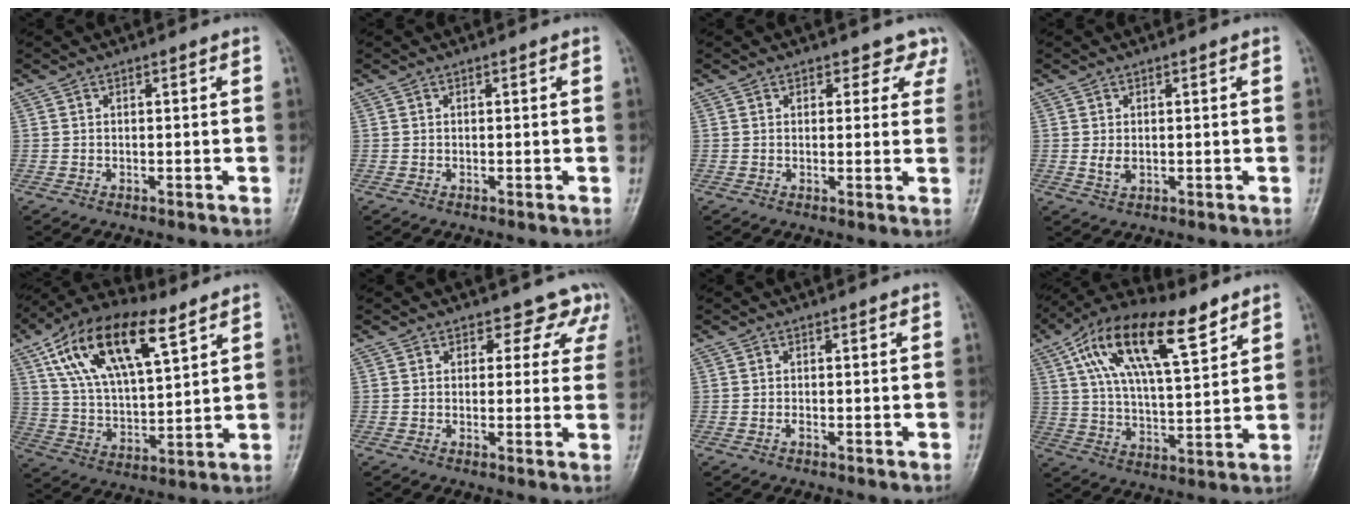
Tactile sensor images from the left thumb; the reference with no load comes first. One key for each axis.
{"total": 0.0}
{"total": 4.4, "fx": 3.4, "fy": 2.8, "fz": 0.2, "tx": 0.038, "ty": -0.017, "tz": 0.023}
{"total": 2.1, "fx": 0.1, "fy": 1.5, "fz": 1.6, "tx": -0.027, "ty": -0.006, "tz": 0.005}
{"total": 20.4, "fx": 10.2, "fy": 9.0, "fz": 15.2, "tx": -0.252, "ty": -0.014, "tz": 0.185}
{"total": 6.6, "fx": 5.0, "fy": 4.1, "fz": 0.6, "tx": 0.045, "ty": -0.022, "tz": 0.038}
{"total": 0.6, "fx": -0.3, "fy": 0.3, "fz": 0.4, "tx": -0.008, "ty": 0.000, "tz": -0.006}
{"total": 20.1, "fx": 10.1, "fy": 7.9, "fz": 15.5, "tx": -0.255, "ty": -0.009, "tz": 0.177}